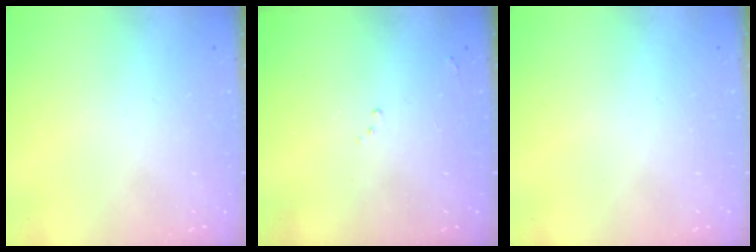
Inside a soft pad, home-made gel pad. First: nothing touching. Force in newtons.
{"total": 5.0, "press": 4.9, "slide": 0.8}
{"total": 0.0}